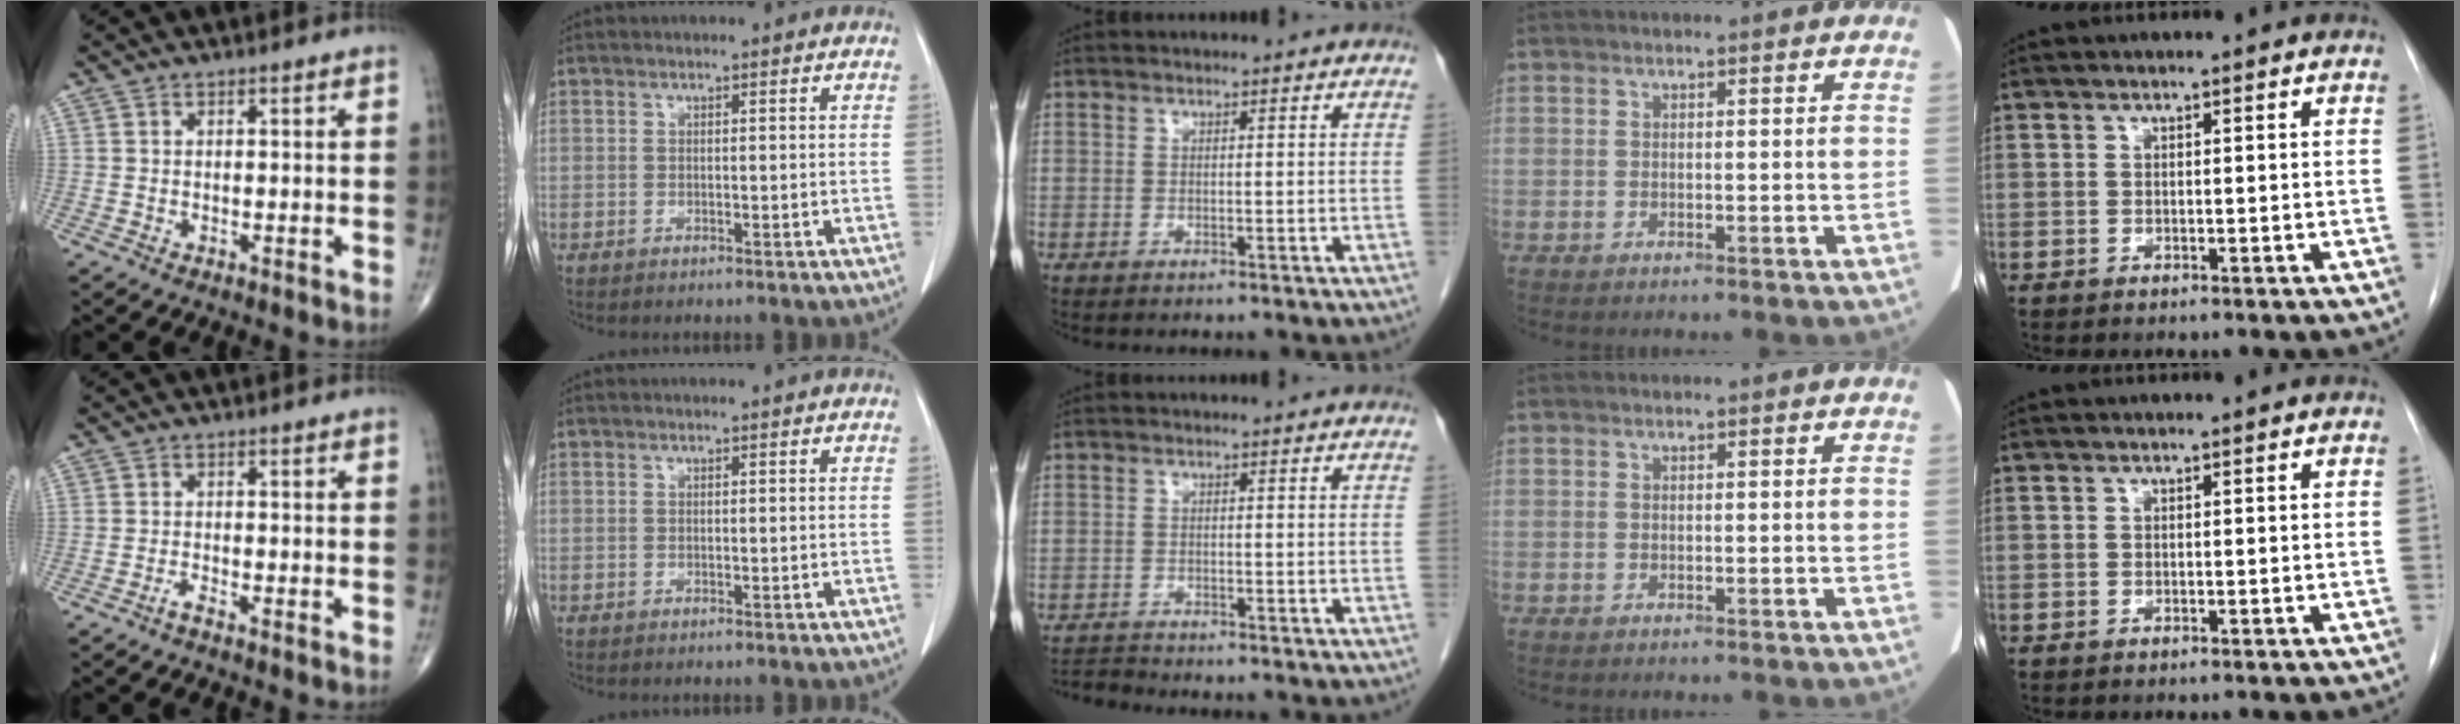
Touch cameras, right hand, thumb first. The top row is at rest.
{"thumb": {"total": 1.0, "force": [-0.9, 0.0, 0.4], "torque": [-0.014, 0.005, -0.020]}, "middle": {"total": 1.7, "force": [-1.6, -0.4, -0.4], "torque": [0.007, -0.013, -0.028]}}